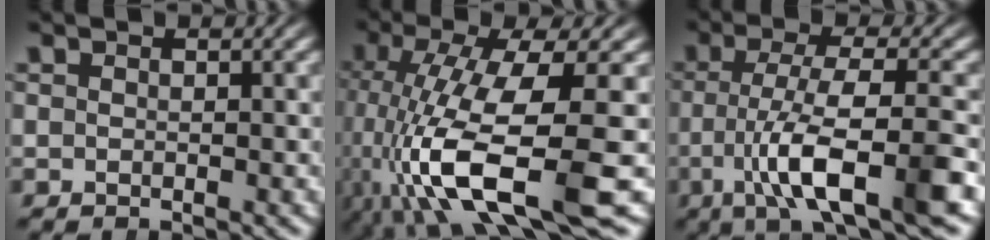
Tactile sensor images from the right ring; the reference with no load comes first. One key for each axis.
{"total": 11.8, "fx": -2.2, "fy": 5.2, "fz": 10.4, "tx": -0.216, "ty": -0.036, "tz": -0.006}
{"total": 8.9, "fx": -2.2, "fy": 2.5, "fz": 8.3, "tx": -0.136, "ty": -0.015, "tz": -0.025}